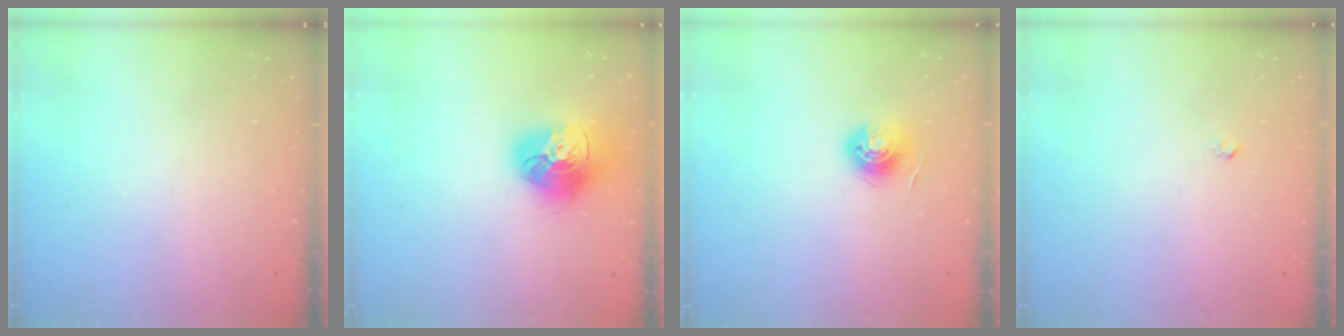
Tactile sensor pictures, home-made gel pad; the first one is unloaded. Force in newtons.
{"total": 17.0, "press": 16.9, "slide": 1.7}
{"total": 6.1, "press": 6.1, "slide": 0.5}
{"total": 2.5, "press": 2.5, "slide": 0.2}